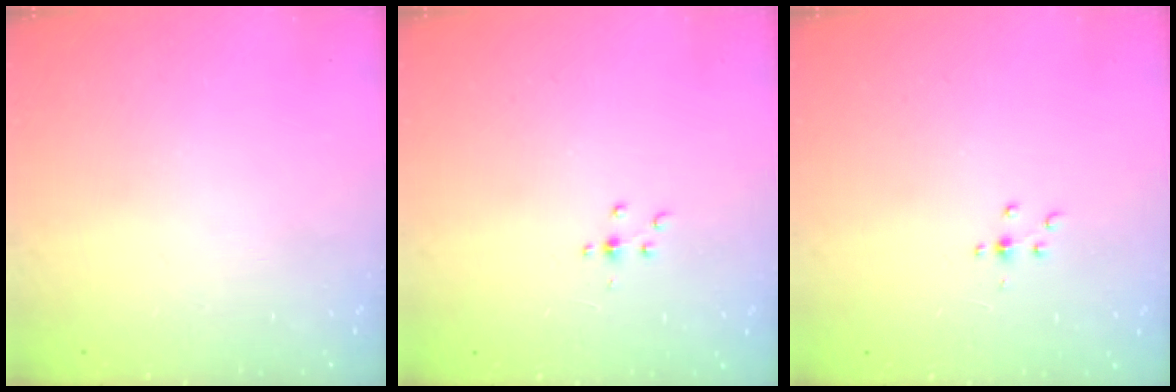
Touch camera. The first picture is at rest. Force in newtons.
{"total": 2.2, "press": 2.1, "slide": 0.5}
{"total": 2.2, "press": 2.1, "slide": 0.5}